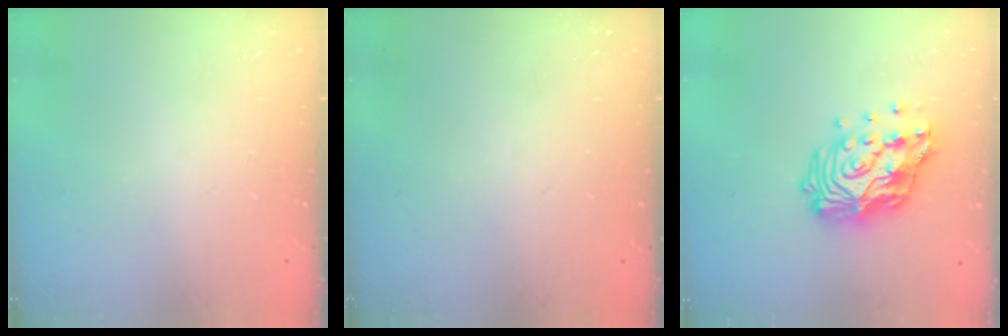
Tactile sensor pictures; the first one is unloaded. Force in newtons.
{"total": 0.0}
{"total": 16.3, "press": 16.2, "slide": 1.6}